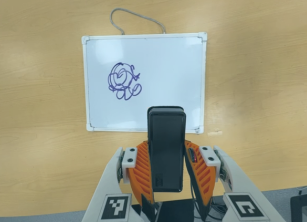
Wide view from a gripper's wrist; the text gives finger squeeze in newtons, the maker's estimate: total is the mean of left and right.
{"total": 3.5, "left": 1.9, "right": 5.0}